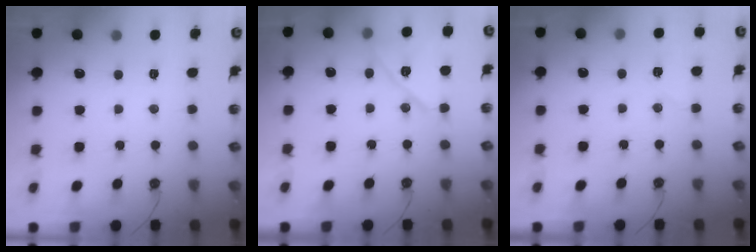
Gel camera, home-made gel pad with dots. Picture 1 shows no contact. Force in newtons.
{"total": 12.7, "press": 9.2, "slide": 8.8}
{"total": 4.3, "press": 4.3, "slide": 0.4}